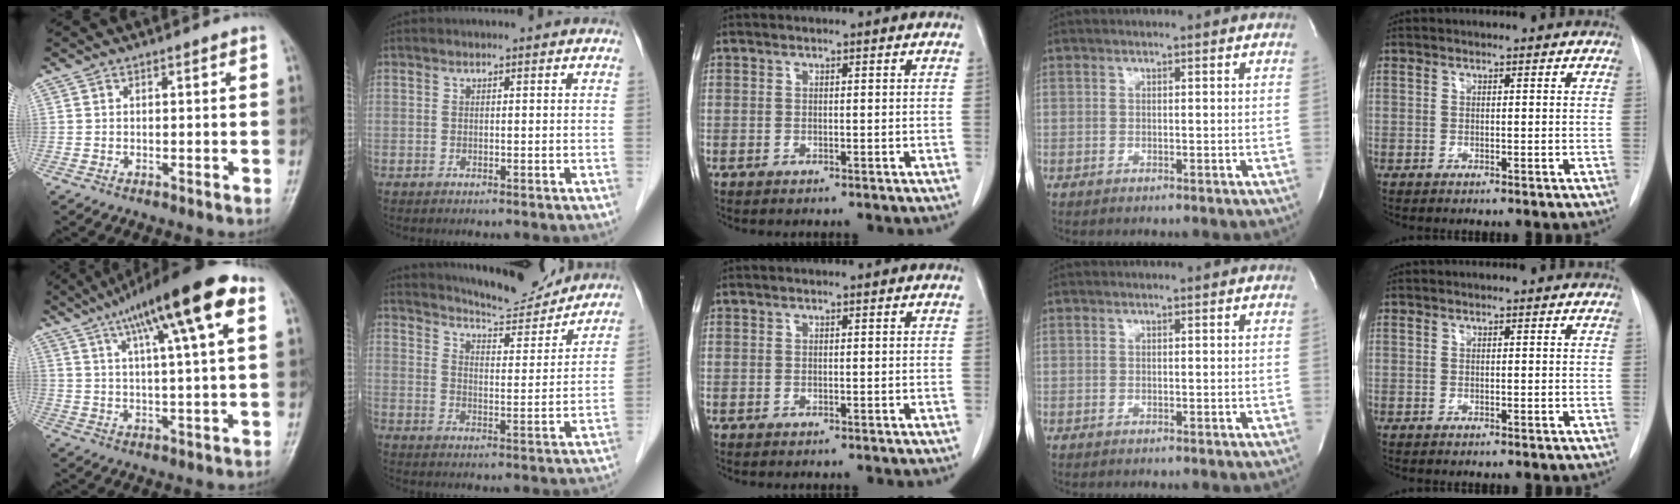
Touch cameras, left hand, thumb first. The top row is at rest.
{"thumb": {"total": 17.8, "force": [8.6, 3.1, 15.3], "torque": [-0.242, 0.007, 0.132]}, "index": {"total": 12.7, "force": [12.1, 1.6, 3.3], "torque": [-0.053, -0.007, 0.173]}}